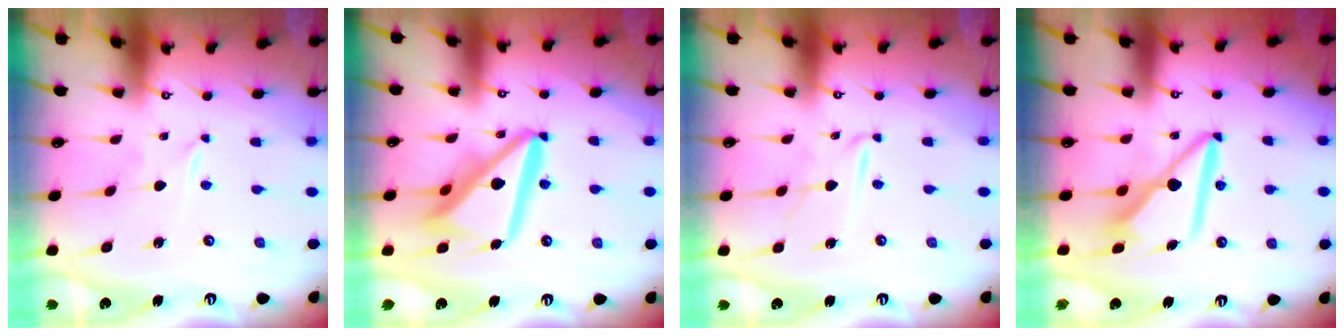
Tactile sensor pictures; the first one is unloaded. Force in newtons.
{"total": 17.3, "press": 17.2, "slide": 2.0}
{"total": 3.8, "press": 3.8, "slide": 0.4}
{"total": 9.7, "press": 9.7, "slide": 1.0}